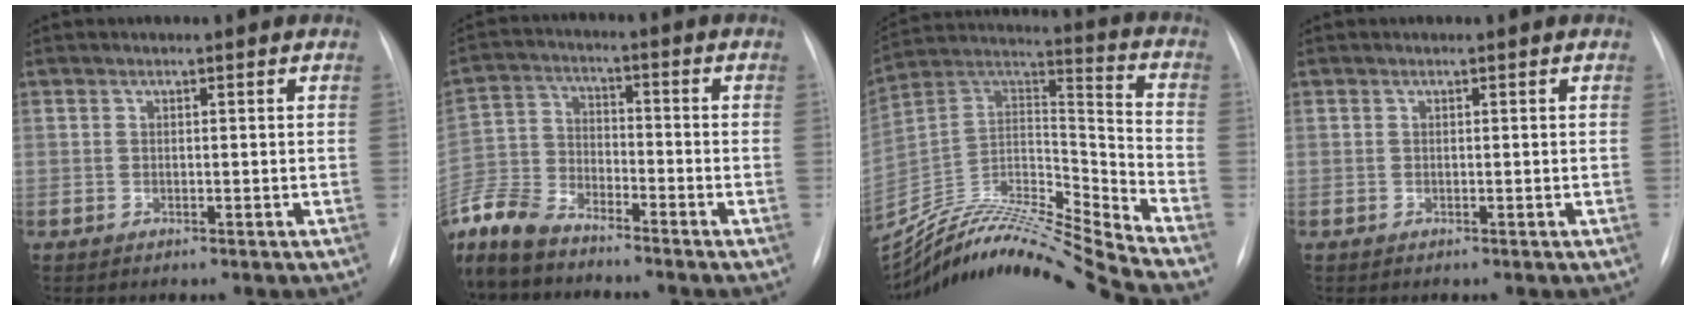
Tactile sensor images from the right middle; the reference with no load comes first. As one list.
[{"total": 10.7, "force": [-9.6, 2.8, 3.7], "torque": [-0.082, -0.016, -0.193]}, {"total": 23.7, "force": [-22.3, -1.4, 7.9], "torque": [-0.171, 0.007, -0.383]}, {"total": 0.0}]